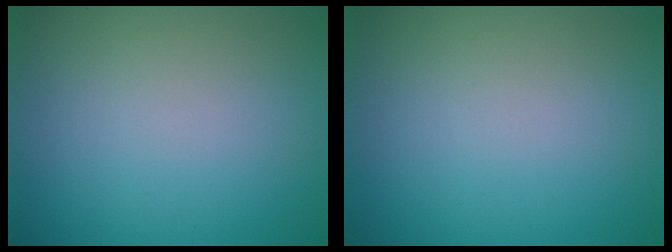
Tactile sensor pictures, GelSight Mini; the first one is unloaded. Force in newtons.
{"total": 0.0}